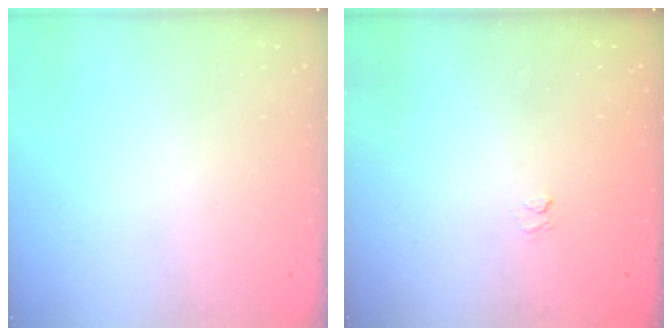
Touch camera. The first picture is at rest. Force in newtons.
{"total": 1.6, "press": 1.0, "slide": 1.2}